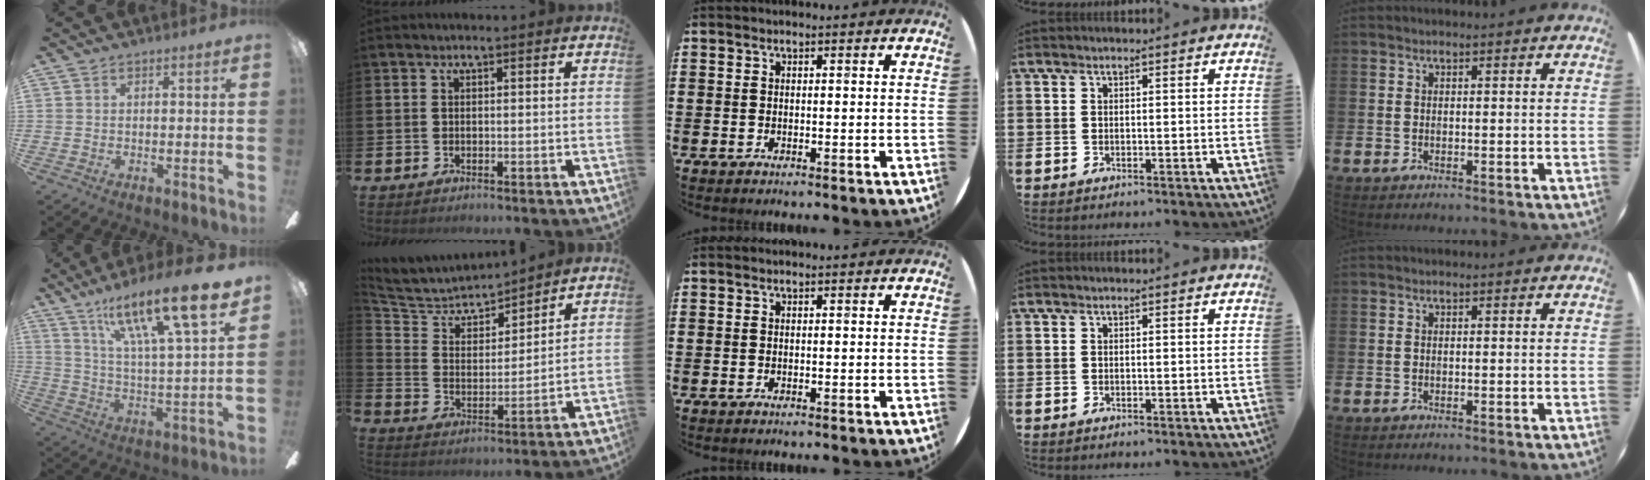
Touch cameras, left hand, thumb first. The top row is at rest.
{"thumb": {"total": 20.9, "force": [14.6, 3.9, 14.5], "torque": [-0.240, -0.090, 0.230]}, "index": {"total": 6.2, "force": [6.0, 1.5, 0.6], "torque": [-0.048, -0.049, 0.102]}}